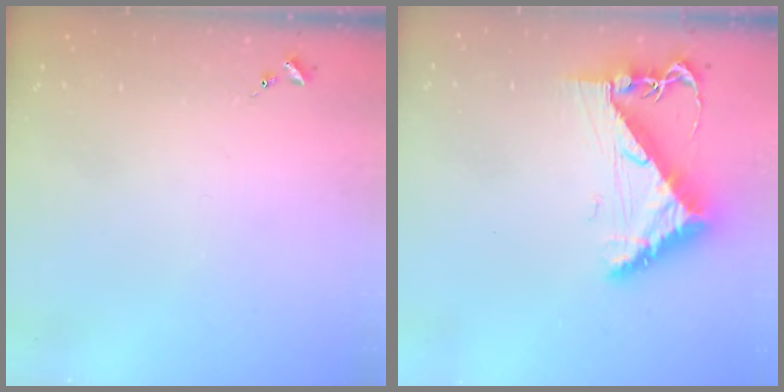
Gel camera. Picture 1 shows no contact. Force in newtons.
{"total": 8.3, "press": 8.2, "slide": 1.0}